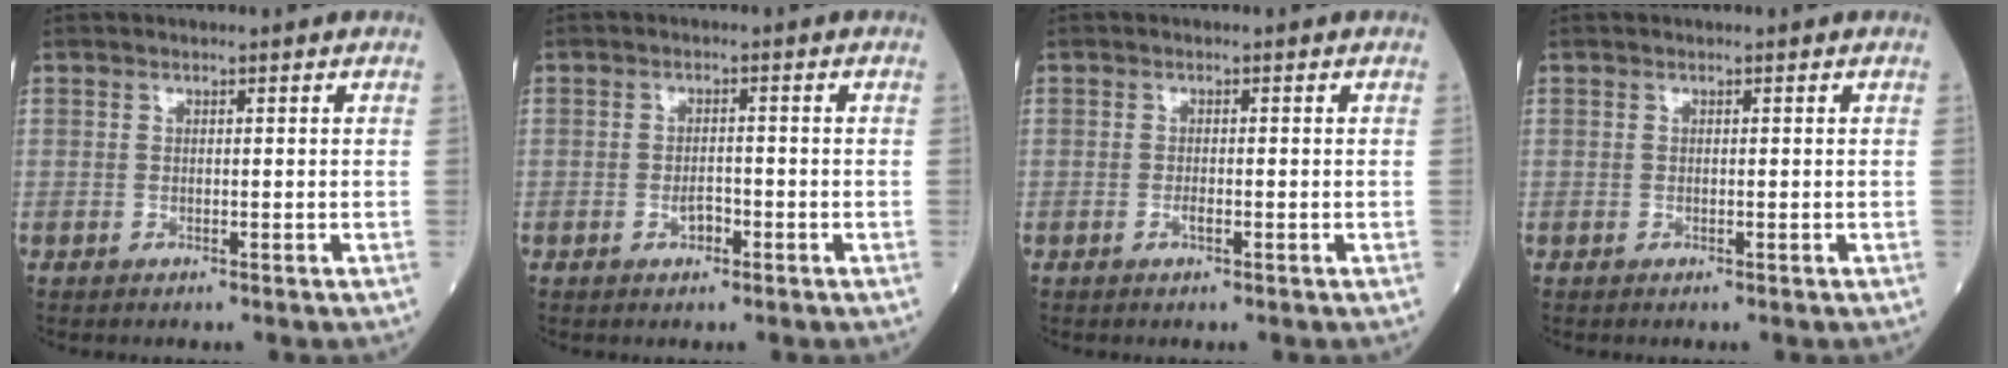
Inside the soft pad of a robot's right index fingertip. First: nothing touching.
{"total": 2.0, "force": [-0.9, 1.0, 1.4], "torque": [-0.020, 0.004, -0.015]}
{"total": 0.9, "force": [-0.4, 0.2, 0.8], "torque": [-0.016, 0.000, -0.009]}
{"total": 0.0}